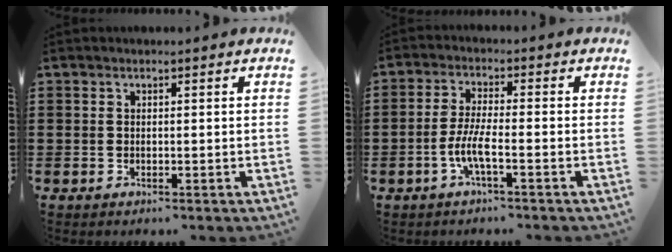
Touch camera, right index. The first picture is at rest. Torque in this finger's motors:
{"motor_torque": [-0.34, 1.22, 0.12, 0.09]}